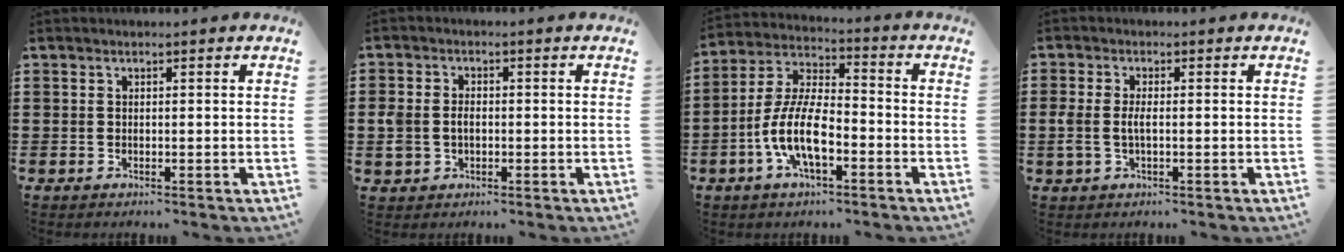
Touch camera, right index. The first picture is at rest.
{"total": 2.7, "force": [-0.4, 2.2, 1.6], "torque": [-0.050, 0.001, -0.015]}
{"total": 10.1, "force": [-3.9, 3.9, 8.5], "torque": [-0.204, -0.007, -0.080]}
{"total": 2.5, "force": [-0.4, 1.0, 2.3], "torque": [-0.058, -0.003, -0.012]}